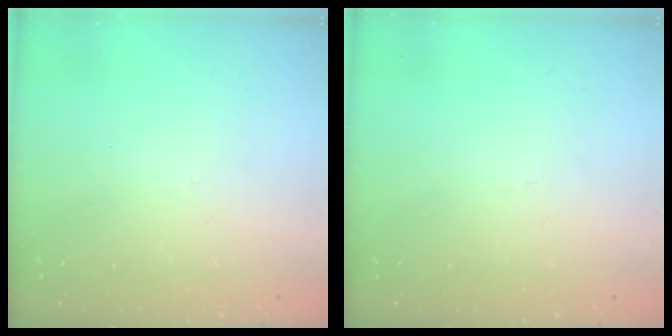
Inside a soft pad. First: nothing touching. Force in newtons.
{"total": 0.0}